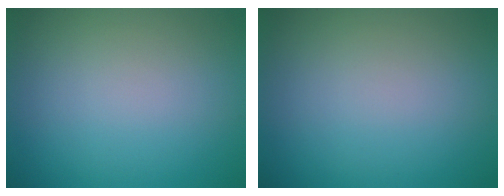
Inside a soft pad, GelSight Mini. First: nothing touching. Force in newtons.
{"total": 0.0}